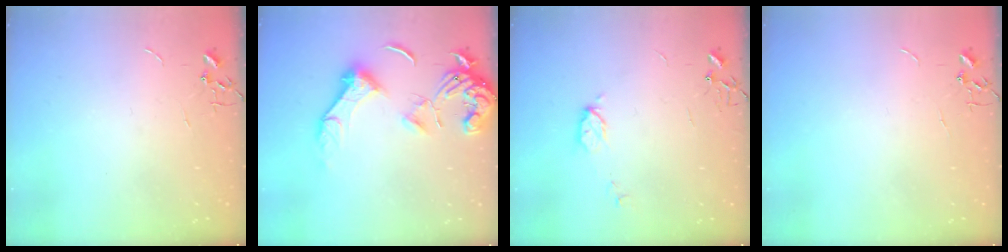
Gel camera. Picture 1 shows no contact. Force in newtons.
{"total": 14.4, "press": 14.3, "slide": 1.6}
{"total": 6.3, "press": 6.2, "slide": 0.9}
{"total": 0.0}